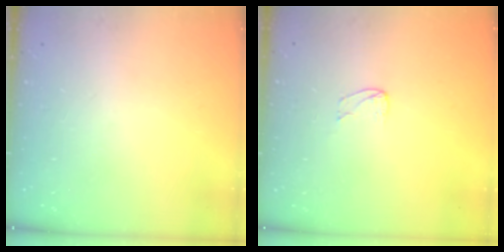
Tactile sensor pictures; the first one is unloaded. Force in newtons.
{"total": 3.4, "press": 3.4, "slide": 0.3}